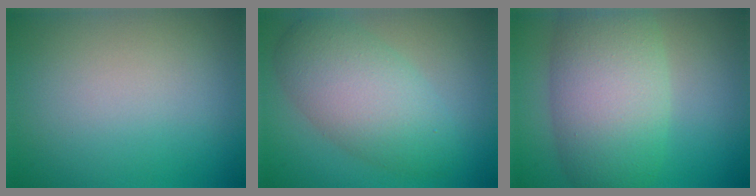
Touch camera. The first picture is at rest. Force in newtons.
{"total": 6.4, "press": 6.4, "slide": 0.2}
{"total": 8.8, "press": 8.8, "slide": 0.5}